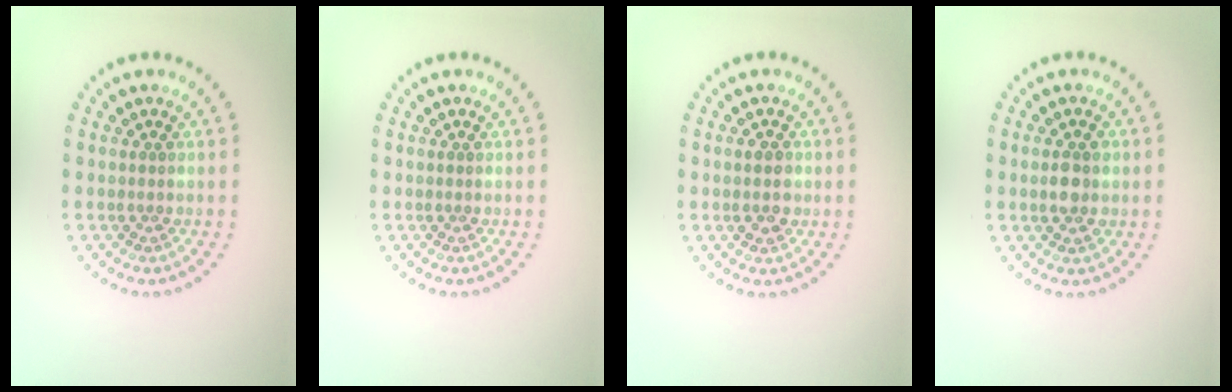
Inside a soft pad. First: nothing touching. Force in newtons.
{"total": 0.0}
{"total": 2.3, "press": 2.3, "slide": 0.2}
{"total": 2.5, "press": 2.5, "slide": 0.2}